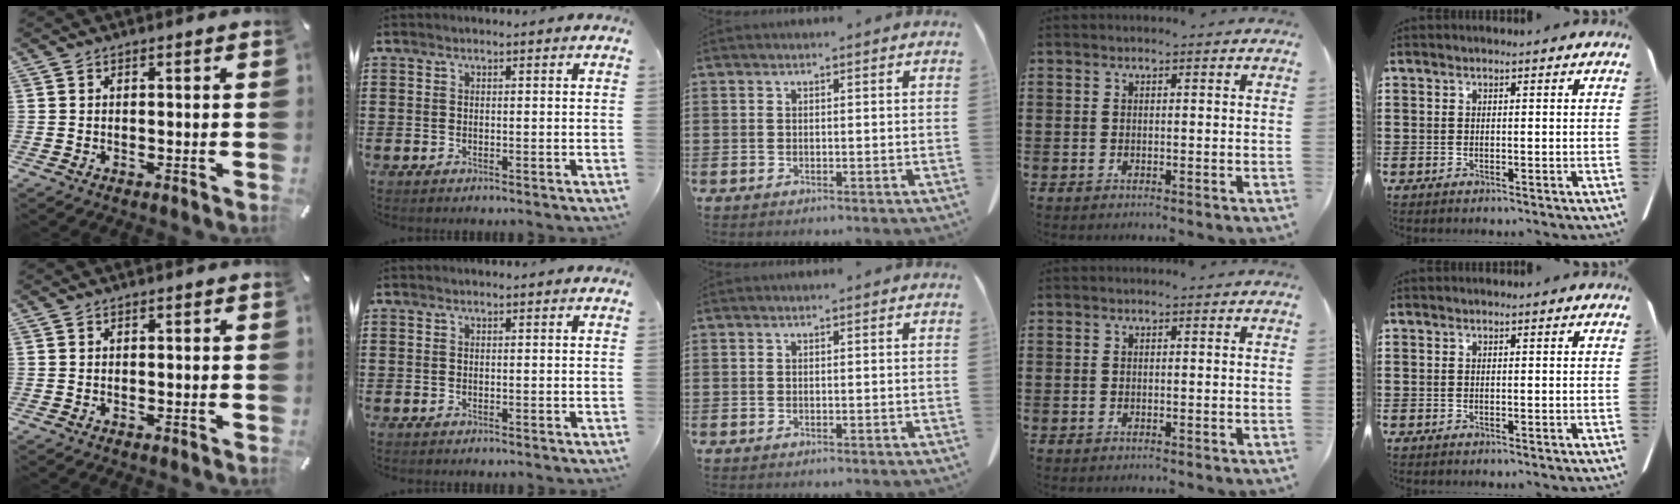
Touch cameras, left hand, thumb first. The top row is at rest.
{}